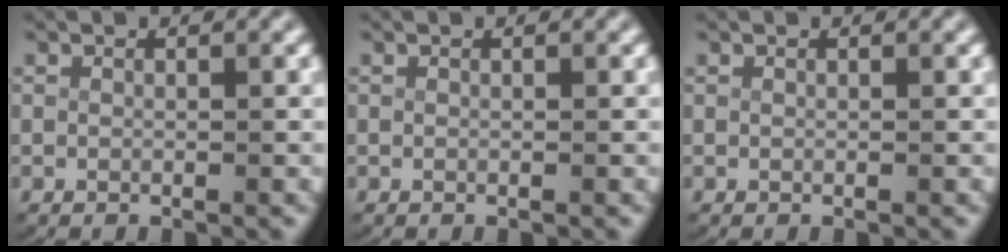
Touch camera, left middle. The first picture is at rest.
{"total": 0.0}
{"total": 0.0}